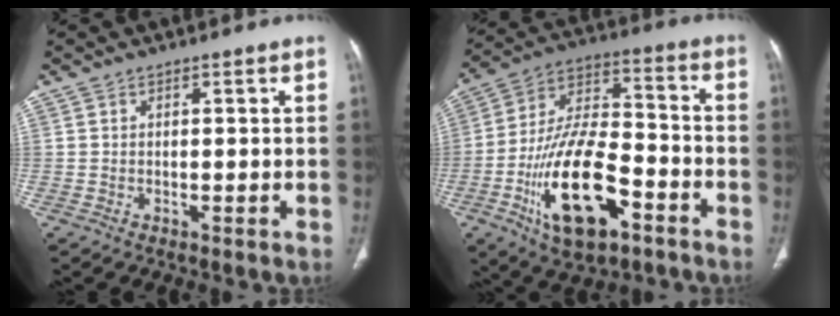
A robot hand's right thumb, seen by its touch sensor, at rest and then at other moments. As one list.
[{"total": 20.6, "force": [-8.6, 9.5, 16.1], "torque": [-0.285, 0.049, -0.145]}]